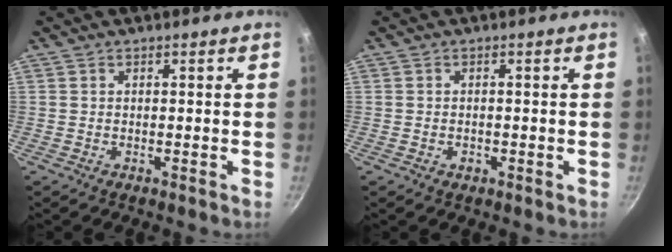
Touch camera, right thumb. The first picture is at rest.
{"total": 1.4, "force": [-0.6, 1.0, 0.8], "torque": [-0.012, 0.002, -0.009]}